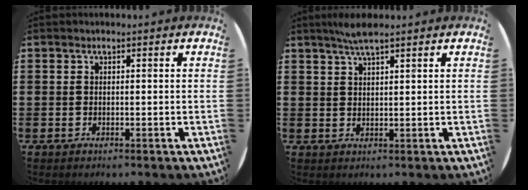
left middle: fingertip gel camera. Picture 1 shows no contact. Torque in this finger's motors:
{"motor_torque": [0.69, -0.69, 0.09, 0.08]}